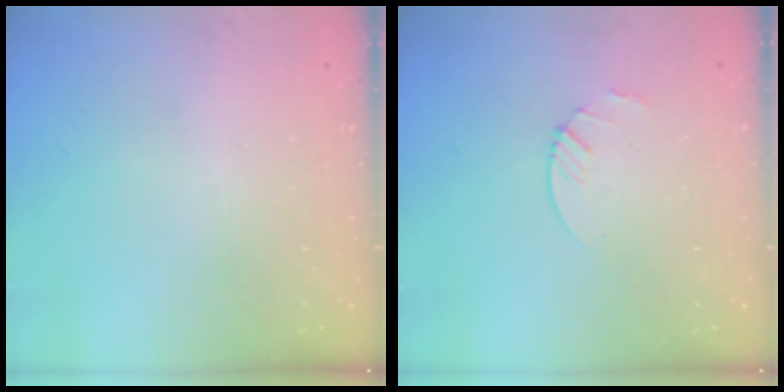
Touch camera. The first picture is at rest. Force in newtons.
{"total": 3.0, "press": 2.9, "slide": 0.3}